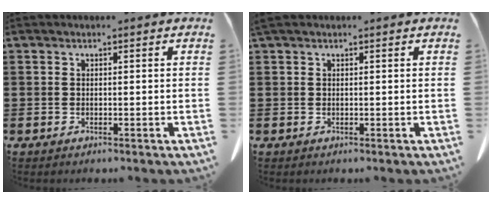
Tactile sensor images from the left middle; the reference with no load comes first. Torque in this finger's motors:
{"motor_torque": [0.76, 0.10, 0.14, 0.12]}